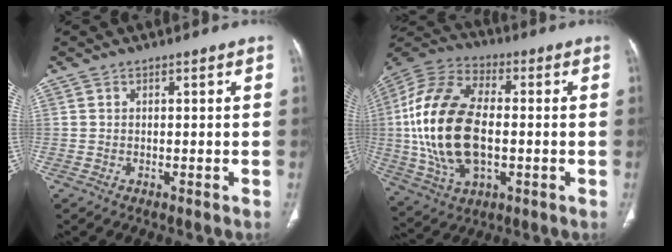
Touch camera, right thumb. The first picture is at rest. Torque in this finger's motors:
{"motor_torque": [-0.60, 2.61, 2.51, 0.26, 0.52]}